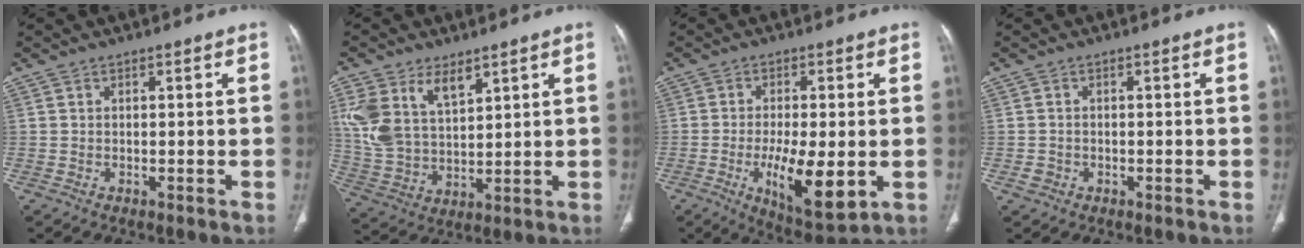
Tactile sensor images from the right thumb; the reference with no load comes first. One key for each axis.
{"total": 12.7, "fx": 6.3, "fy": 7.1, "fz": 8.3, "tx": -0.162, "ty": -0.017, "tz": 0.140}
{"total": 12.2, "fx": -2.7, "fy": 4.0, "fz": 11.1, "tx": -0.177, "ty": -0.022, "tz": -0.036}
{"total": 1.6, "fx": -0.6, "fy": 1.4, "fz": 0.5, "tx": -0.008, "ty": 0.008, "tz": -0.008}